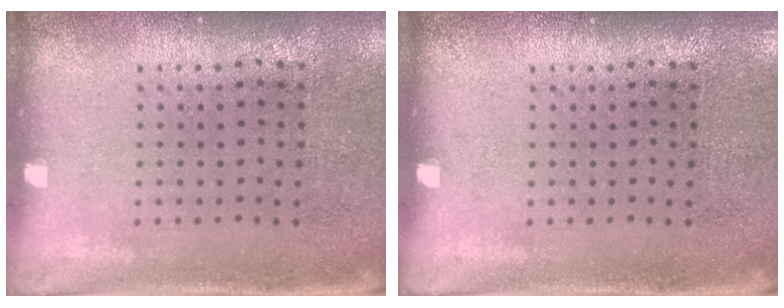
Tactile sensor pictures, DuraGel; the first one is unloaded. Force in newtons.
{"total": 0.0}